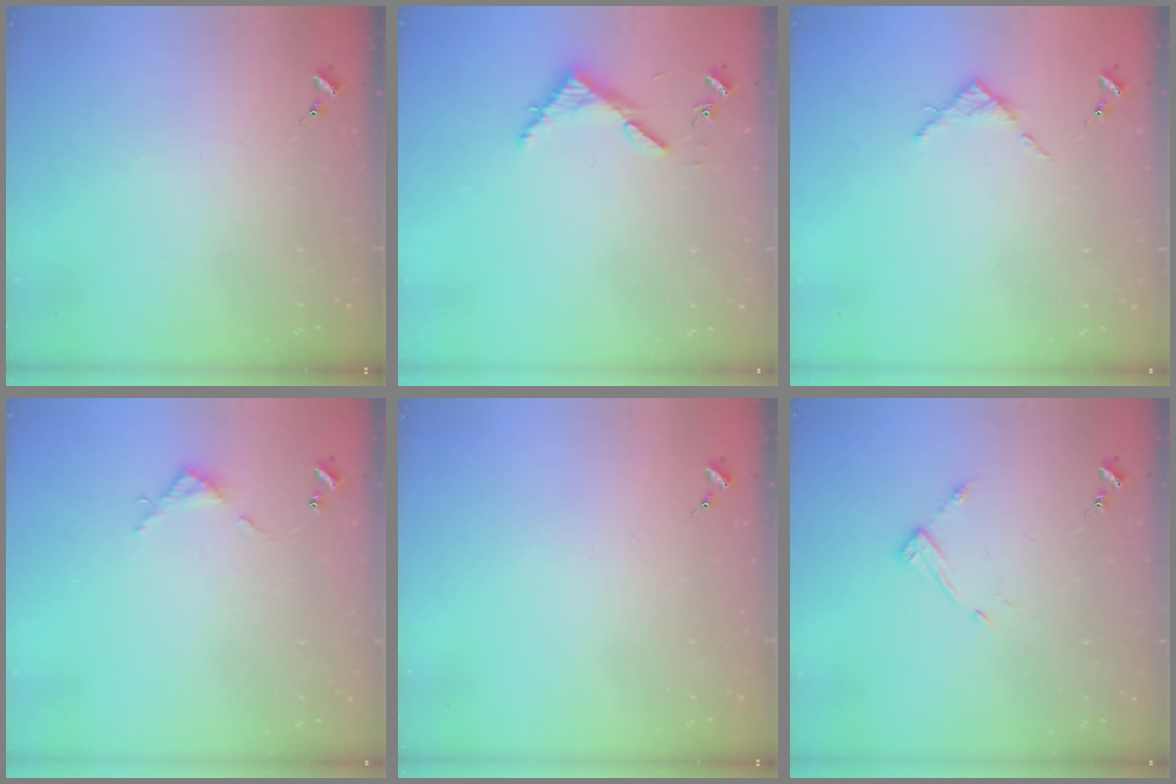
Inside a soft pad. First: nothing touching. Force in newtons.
{"total": 3.9, "press": 3.9, "slide": 0.3}
{"total": 3.7, "press": 3.7, "slide": 0.5}
{"total": 3.9, "press": 3.9, "slide": 0.3}
{"total": 0.0}
{"total": 7.9, "press": 7.9, "slide": 0.3}